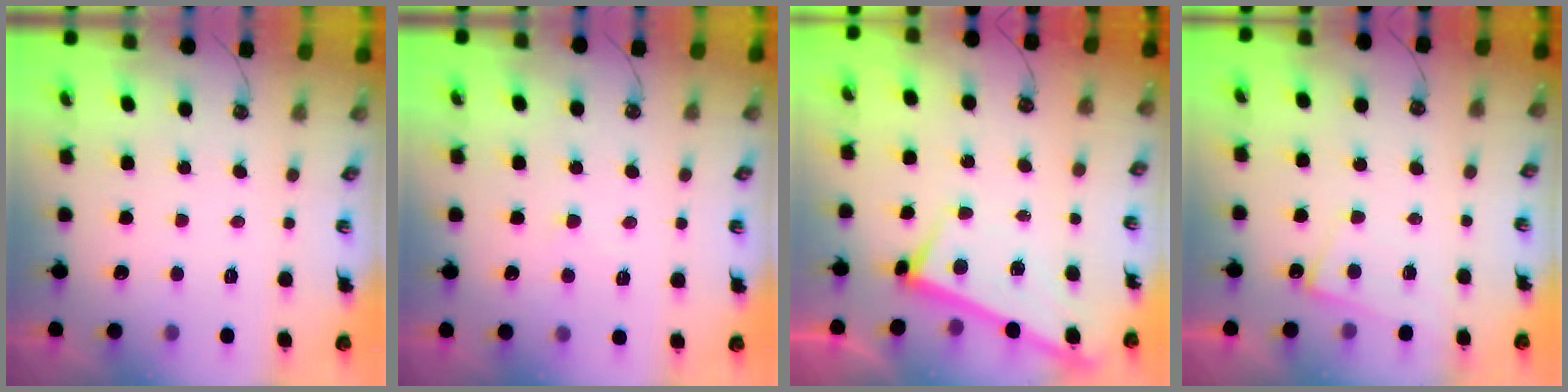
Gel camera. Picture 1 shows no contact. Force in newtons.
{"total": 5.7, "press": 5.7, "slide": 0.3}
{"total": 2.9, "press": 2.9, "slide": 0.1}
{"total": 1.5, "press": 1.5, "slide": 0.3}